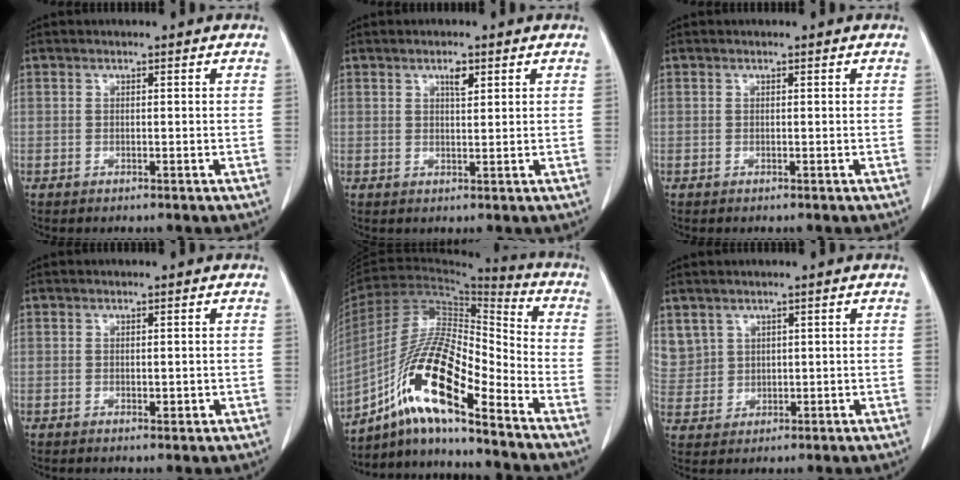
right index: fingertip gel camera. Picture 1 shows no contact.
{"total": 2.1, "force": [1.2, 0.6, 1.6], "torque": [-0.028, -0.002, 0.020]}
{"total": 0.0}
{"total": 1.2, "force": [0.0, 0.7, 0.9], "torque": [-0.010, -0.001, 0.004]}
{"total": 16.6, "force": [-10.0, 2.3, 13.0], "torque": [-0.252, 0.005, -0.182]}
{"total": 6.4, "force": [3.5, 5.3, 0.6], "torque": [-0.025, 0.014, 0.088]}